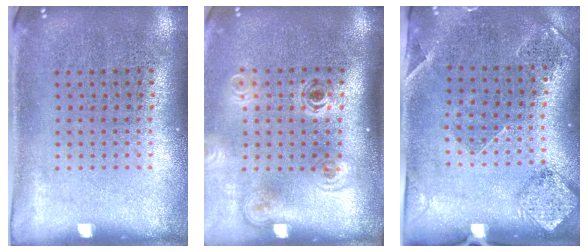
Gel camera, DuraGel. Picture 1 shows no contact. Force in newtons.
{"total": 1.8, "press": 1.2, "slide": 1.4}
{"total": 1.5, "press": 1.4, "slide": 0.6}